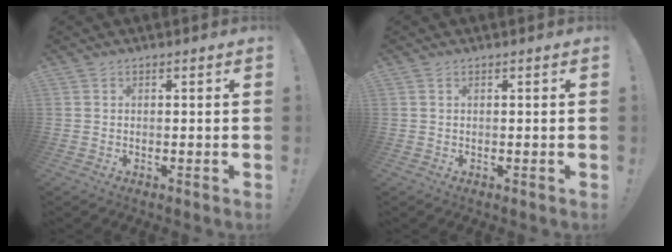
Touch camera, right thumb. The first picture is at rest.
{"total": 0.0}